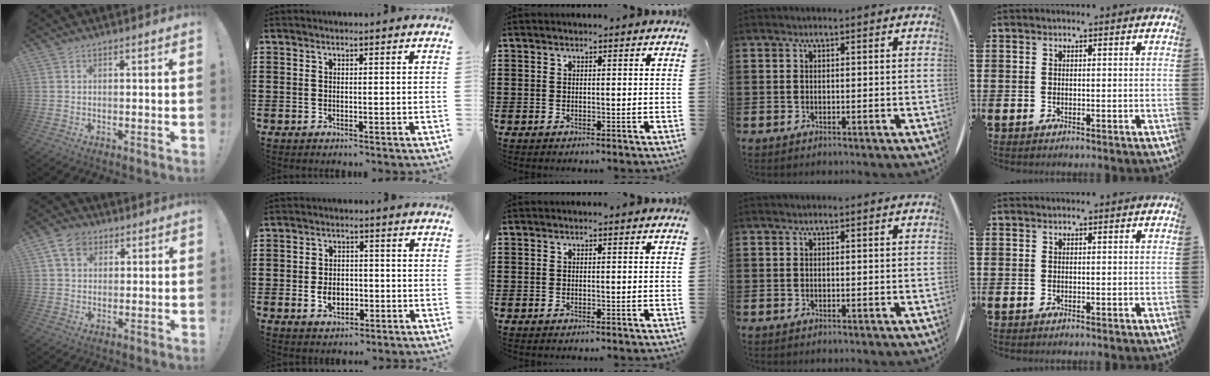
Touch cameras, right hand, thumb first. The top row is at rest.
{"thumb": {"total": 7.2, "force": [3.0, 5.4, 3.8], "torque": [-0.067, 0.003, 0.059]}, "index": {"total": 3.9, "force": [-1.0, 2.7, 2.6], "torque": [-0.047, -0.001, -0.019]}}